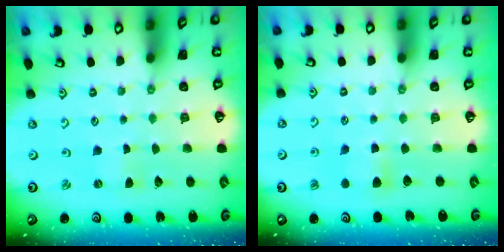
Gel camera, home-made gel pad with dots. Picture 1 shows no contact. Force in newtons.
{"total": 5.0, "press": 5.0, "slide": 0.9}